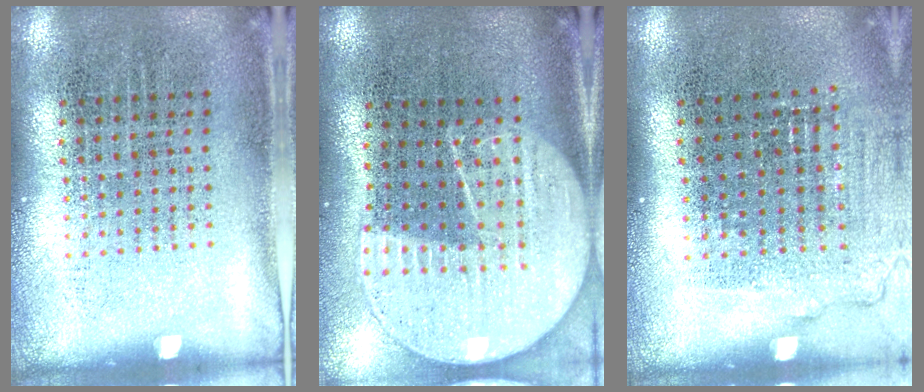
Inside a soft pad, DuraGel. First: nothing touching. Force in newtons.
{"total": 2.2, "press": 1.9, "slide": 1.1}
{"total": 1.0, "press": 1.0, "slide": 0.4}